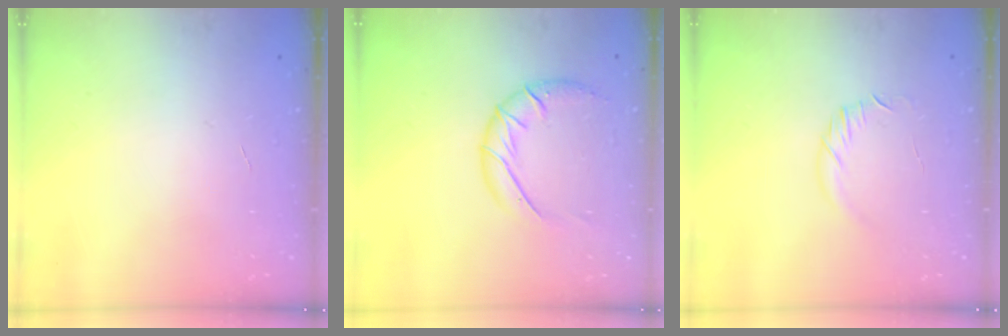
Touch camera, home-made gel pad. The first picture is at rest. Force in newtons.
{"total": 12.6, "press": 12.5, "slide": 1.5}
{"total": 5.2, "press": 5.0, "slide": 1.4}